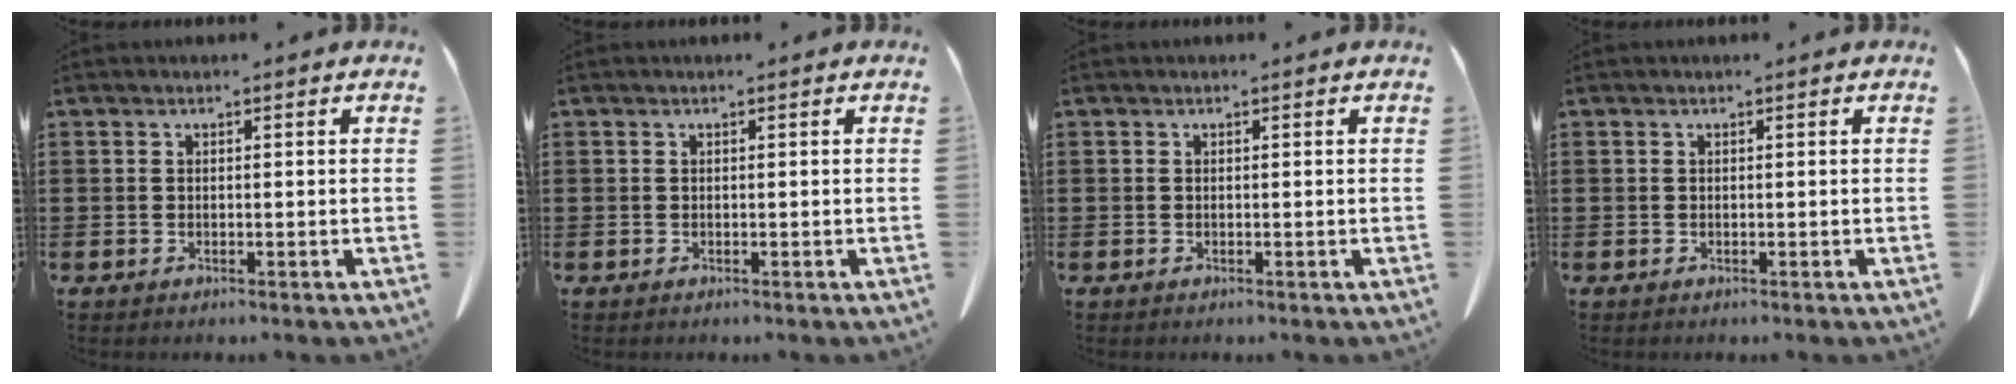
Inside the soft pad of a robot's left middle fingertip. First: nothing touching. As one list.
[{"total": 0.0}, {"total": 0.0}, {"total": 0.0}]